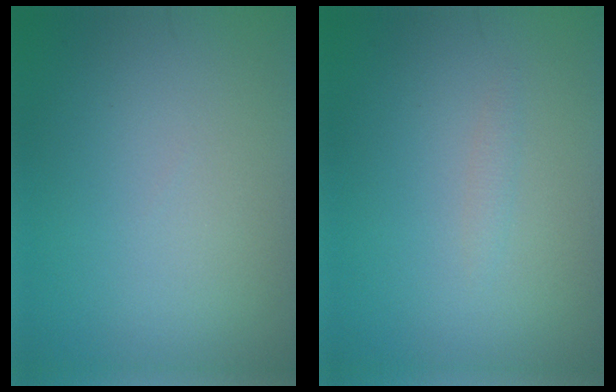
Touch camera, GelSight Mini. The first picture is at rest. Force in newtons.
{"total": 0.7, "press": 0.6, "slide": 0.1}